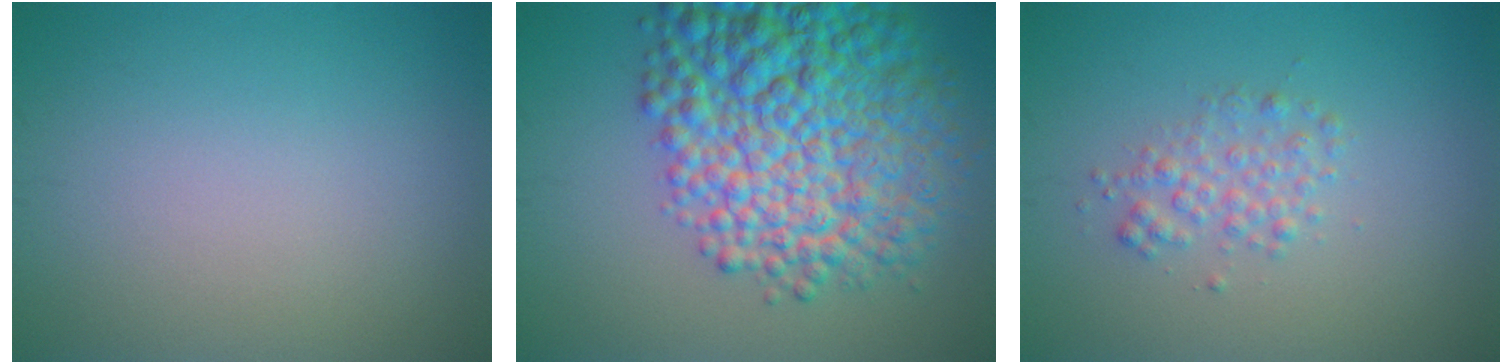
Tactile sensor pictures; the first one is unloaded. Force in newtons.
{"total": 12.3, "press": 12.2, "slide": 0.4}
{"total": 2.0, "press": 2.0, "slide": 0.0}